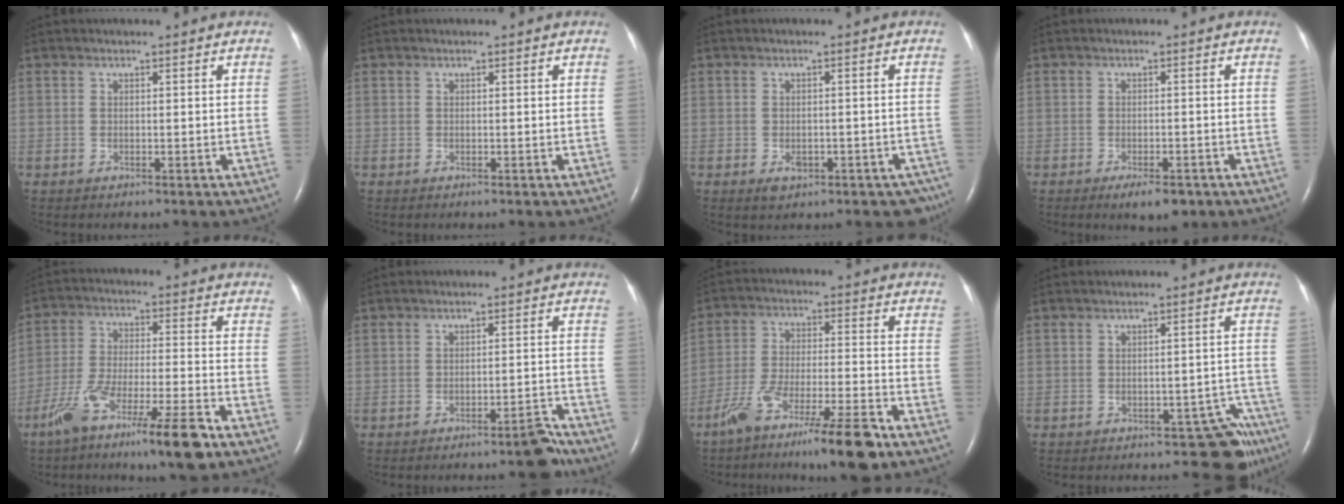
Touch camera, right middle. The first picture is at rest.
{"total": 0.0}
{"total": 5.0, "force": [-2.9, 3.0, 2.8], "torque": [-0.021, 0.007, -0.034]}
{"total": 4.2, "force": [-2.7, 1.3, 2.9], "torque": [-0.045, -0.004, -0.034]}
{"total": 13.2, "force": [-8.4, 0.7, 10.1], "torque": [-0.193, -0.023, -0.150]}
{"total": 3.4, "force": [-3.0, 0.6, 1.6], "torque": [-0.012, 0.007, -0.041]}
{"total": 12.8, "force": [-8.9, 0.7, 9.2], "torque": [-0.171, -0.021, -0.155]}
{"total": 5.0, "force": [-3.8, 2.5, 1.9], "torque": [0.008, 0.028, -0.050]}